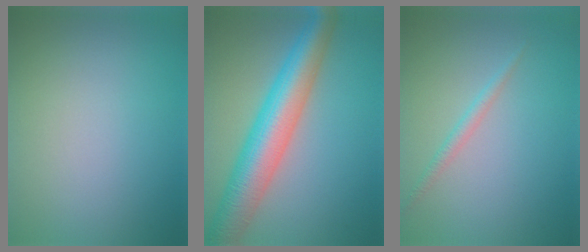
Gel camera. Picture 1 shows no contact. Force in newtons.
{"total": 8.4, "press": 8.4, "slide": 0.3}
{"total": 1.3, "press": 1.3, "slide": 0.1}